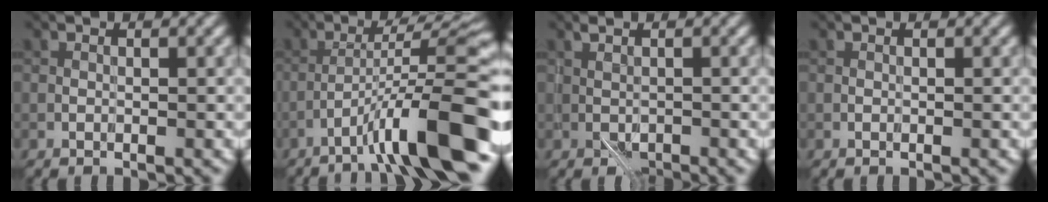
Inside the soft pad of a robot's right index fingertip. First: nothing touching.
{"total": 10.8, "force": [-5.2, 1.1, 9.4], "torque": [-0.137, 0.022, -0.077]}
{"total": 1.4, "force": [-0.5, 0.6, 1.1], "torque": [-0.023, -0.001, -0.007]}
{"total": 0.0}